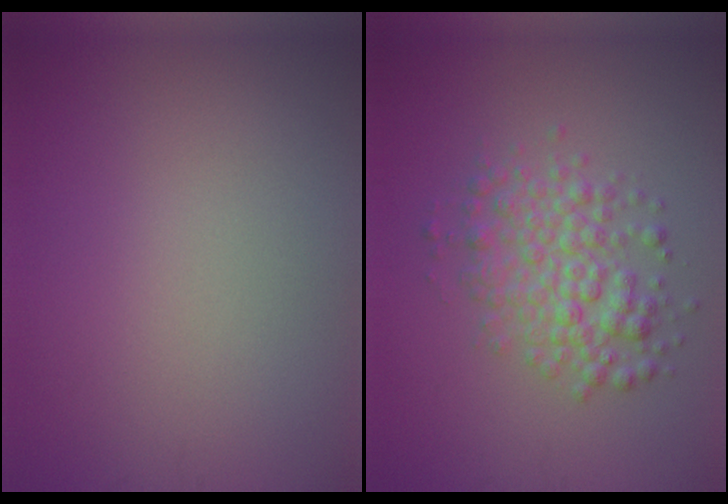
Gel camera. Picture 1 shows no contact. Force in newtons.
{"total": 4.3, "press": 4.3, "slide": 0.1}